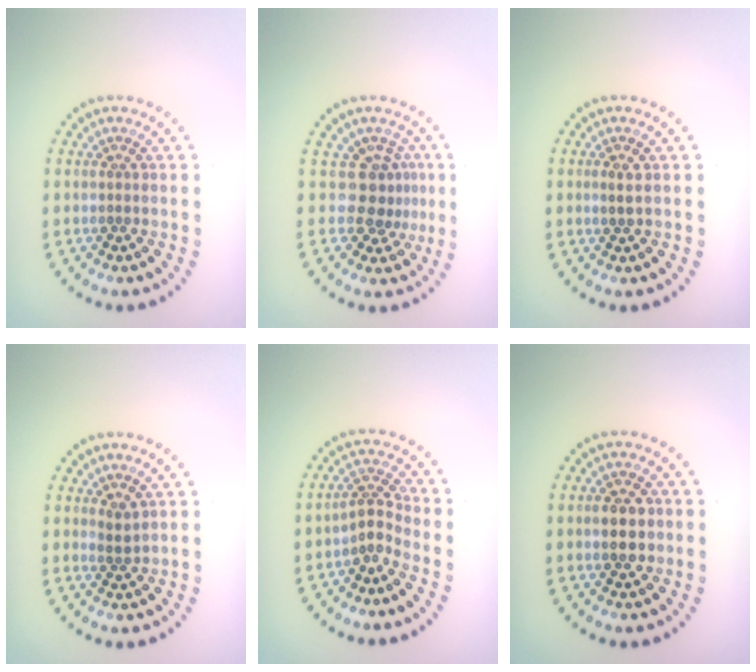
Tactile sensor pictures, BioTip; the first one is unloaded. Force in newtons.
{"total": 2.8, "press": 2.0, "slide": 1.9}
{"total": 0.9, "press": 0.8, "slide": 0.4}
{"total": 1.2, "press": 0.9, "slide": 0.8}
{"total": 2.2, "press": 1.5, "slide": 1.7}
{"total": 2.3, "press": 2.3, "slide": 0.2}